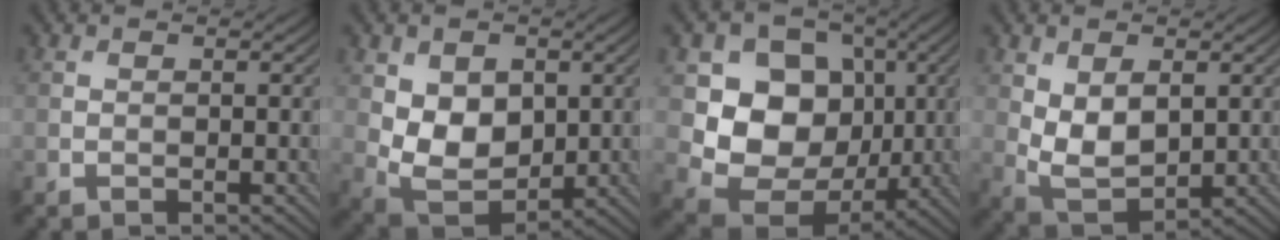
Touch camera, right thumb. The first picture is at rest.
{"total": 8.0, "force": [1.4, 5.7, 5.5], "torque": [-0.118, -0.015, 0.025]}
{"total": 11.3, "force": [1.0, 9.5, 6.1], "torque": [-0.125, -0.021, 0.008]}
{"total": 6.4, "force": [1.0, 3.8, 5.1], "torque": [-0.118, -0.008, 0.027]}